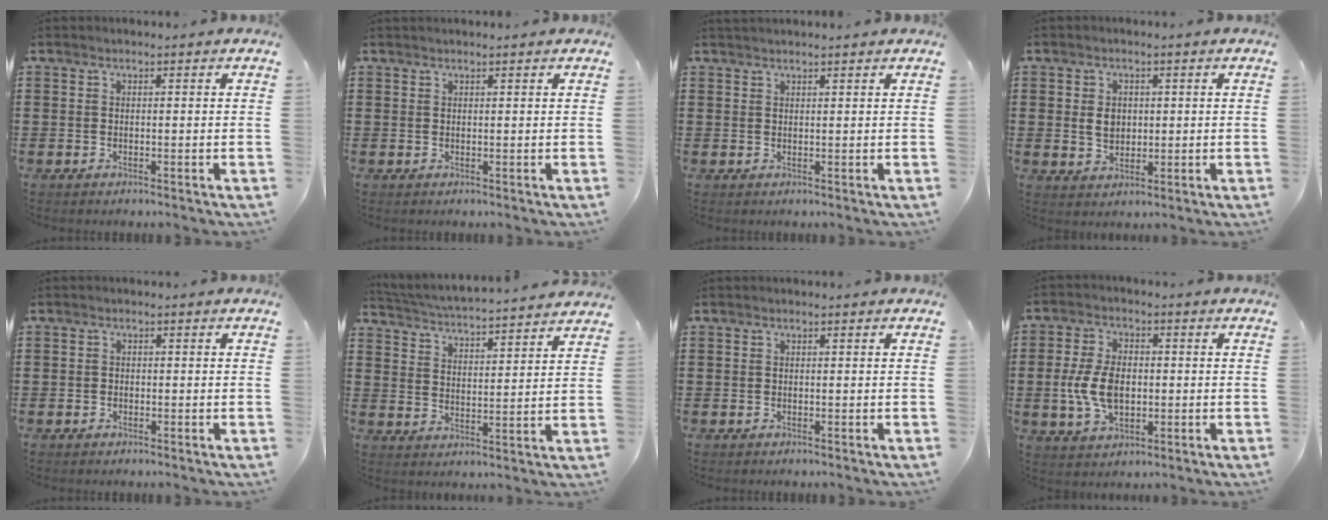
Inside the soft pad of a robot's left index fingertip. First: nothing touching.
{"total": 0.5, "force": [0.4, 0.0, 0.3], "torque": [-0.006, 0.000, 0.009]}
{"total": 0.9, "force": [0.9, 0.0, 0.2], "torque": [-0.006, 0.000, 0.018]}
{"total": 3.4, "force": [0.3, 2.6, 2.1], "torque": [-0.041, 0.006, 0.002]}
{"total": 0.8, "force": [-0.6, 0.6, 0.1], "torque": [-0.004, 0.002, -0.013]}
{"total": 4.1, "force": [4.1, -0.4, 0.6], "torque": [-0.034, -0.035, 0.065]}
{"total": 0.0}
{"total": 7.7, "force": [-0.7, 4.7, 6.1], "torque": [-0.147, 0.002, -0.019]}